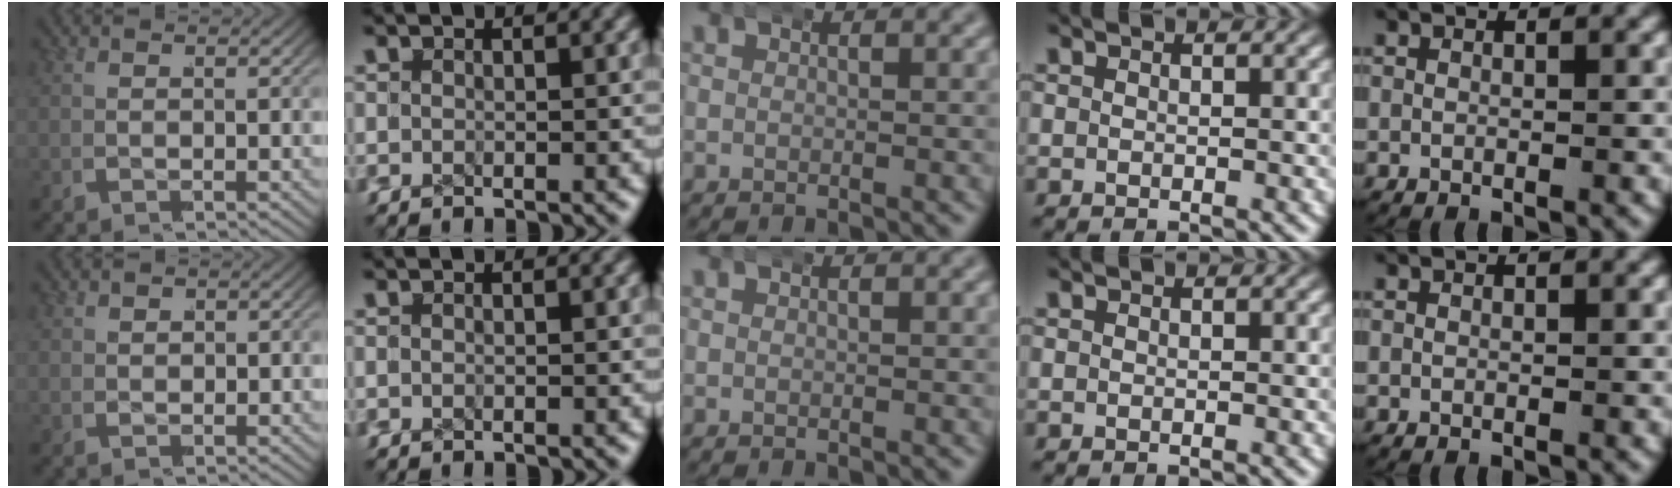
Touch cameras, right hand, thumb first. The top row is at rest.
{"thumb": {"total": 0.6, "force": [0.1, 0.5, 0.1], "torque": [0.002, 0.003, 0.002]}}